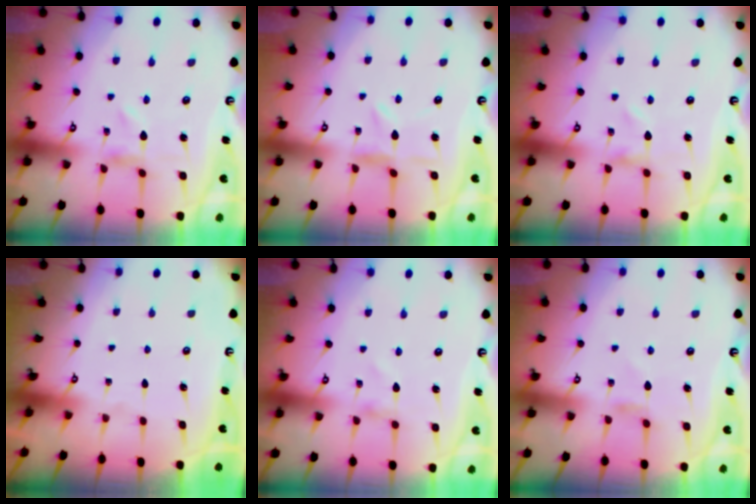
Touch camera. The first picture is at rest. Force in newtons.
{"total": 2.0, "press": 2.0, "slide": 0.3}
{"total": 0.0}
{"total": 0.0}
{"total": 1.0, "press": 1.0, "slide": 0.1}
{"total": 2.6, "press": 2.6, "slide": 0.3}